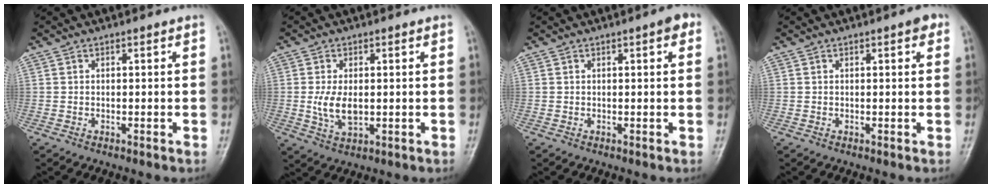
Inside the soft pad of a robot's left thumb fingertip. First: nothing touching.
{"total": 5.4, "force": [0.0, 3.1, 4.4], "torque": [-0.085, -0.010, 0.006]}
{"total": 2.2, "force": [0.9, 0.7, 1.9], "torque": [-0.018, 0.004, 0.008]}
{"total": 1.9, "force": [0.8, 0.7, 1.5], "torque": [-0.012, 0.002, 0.009]}